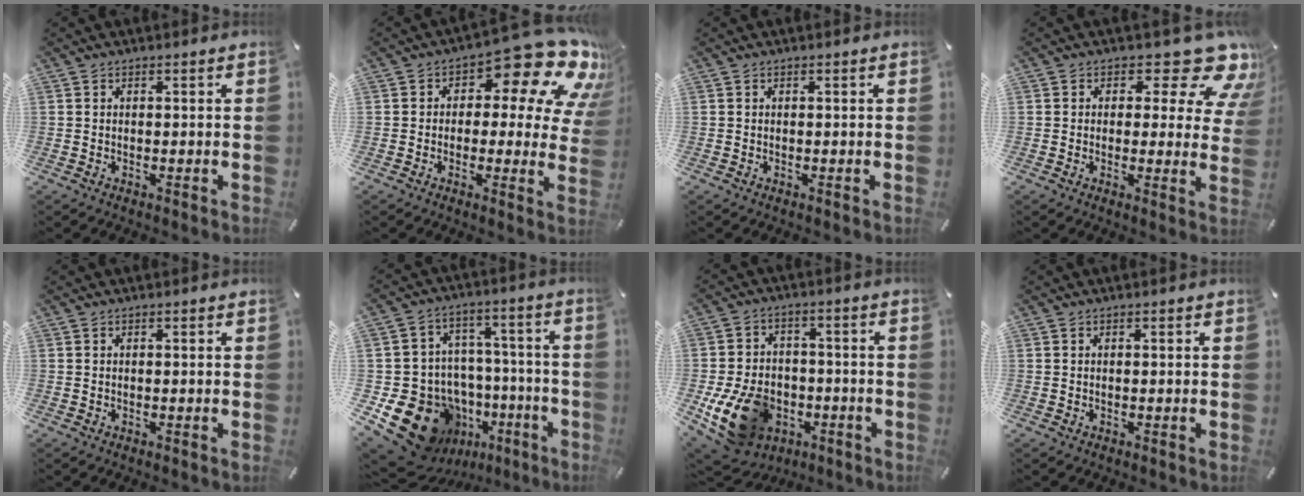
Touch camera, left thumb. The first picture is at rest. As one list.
[{"total": 16.9, "force": [9.3, 7.8, 11.8], "torque": [-0.161, -0.068, 0.154]}, {"total": 0.0}, {"total": 12.6, "force": [7.3, 5.8, 8.6], "torque": [-0.109, -0.054, 0.122]}, {"total": 0.0}, {"total": 19.4, "force": [-9.1, 15.1, 8.1], "torque": [-0.132, 0.041, -0.116]}, {"total": 15.5, "force": [-5.7, 11.6, 8.5], "torque": [-0.165, 0.033, -0.088]}, {"total": 0.0}]